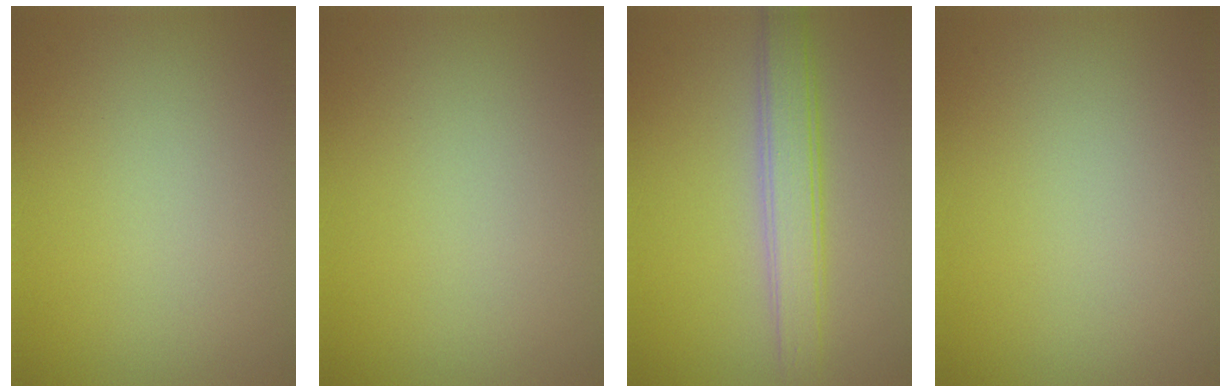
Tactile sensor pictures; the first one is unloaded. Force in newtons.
{"total": 0.0}
{"total": 3.9, "press": 3.9, "slide": 0.3}
{"total": 0.0}